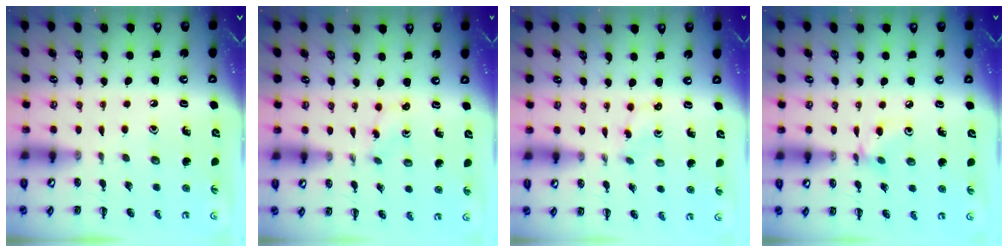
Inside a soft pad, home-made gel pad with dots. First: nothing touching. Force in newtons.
{"total": 1.7, "press": 1.5, "slide": 0.6}
{"total": 1.7, "press": 1.5, "slide": 0.6}
{"total": 3.9, "press": 3.8, "slide": 0.8}